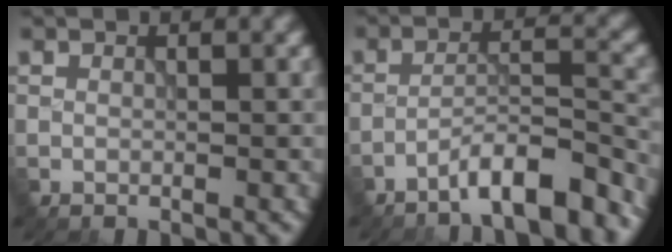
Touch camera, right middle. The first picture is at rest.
{"total": 6.4, "force": [-4.9, 1.1, 3.9], "torque": [-0.053, 0.012, -0.082]}